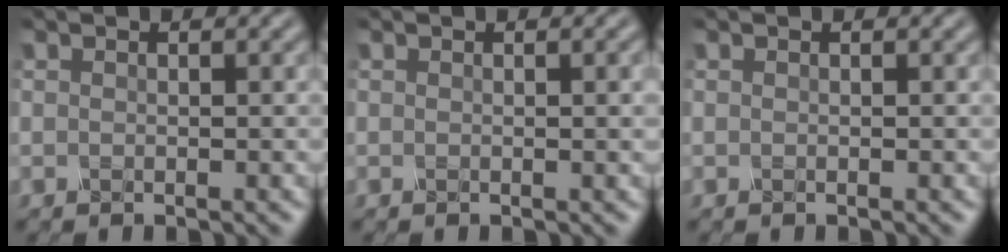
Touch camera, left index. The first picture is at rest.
{"total": 1.3, "force": [0.2, 0.3, 1.3], "torque": [-0.012, 0.004, 0.000]}
{"total": 0.0}